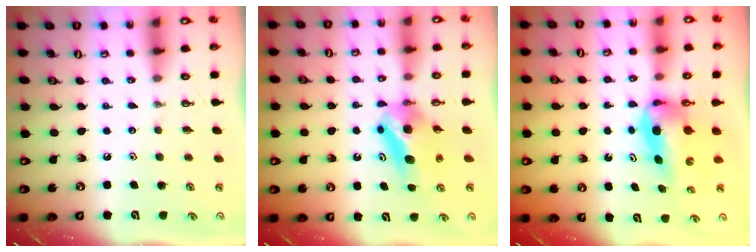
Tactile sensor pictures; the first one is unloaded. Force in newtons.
{"total": 8.5, "press": 5.4, "slide": 6.5}
{"total": 8.1, "press": 7.3, "slide": 3.4}